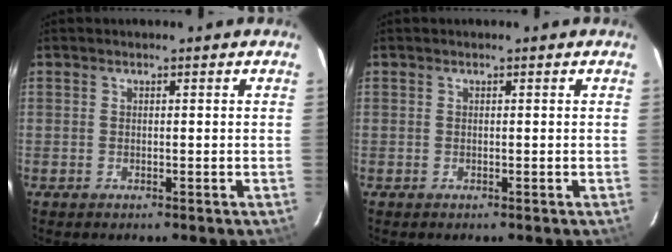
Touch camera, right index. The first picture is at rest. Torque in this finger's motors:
{"motor_torque": [0.00, 0.00, 0.00, 0.01]}